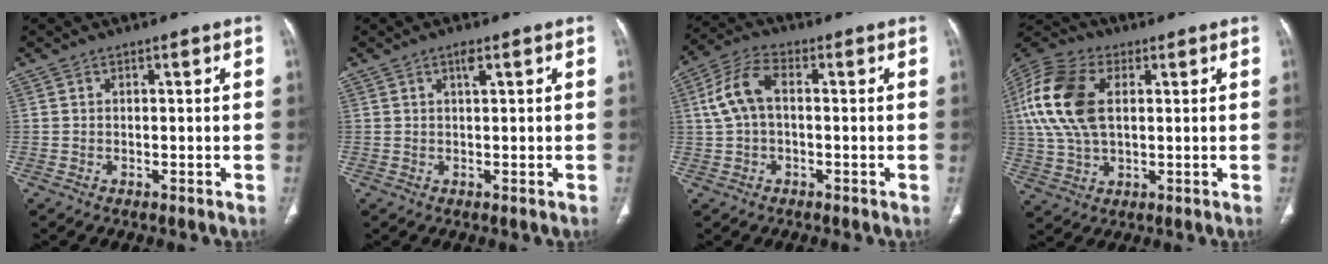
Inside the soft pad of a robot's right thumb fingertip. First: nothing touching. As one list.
[{"total": 1.7, "force": [0.8, 0.3, 1.5], "torque": [-0.024, -0.001, 0.012]}, {"total": 7.7, "force": [0.5, 4.2, 6.3], "torque": [-0.139, 0.025, 0.006]}, {"total": 16.8, "force": [3.2, 10.1, 13.0], "torque": [-0.280, 0.010, 0.056]}]